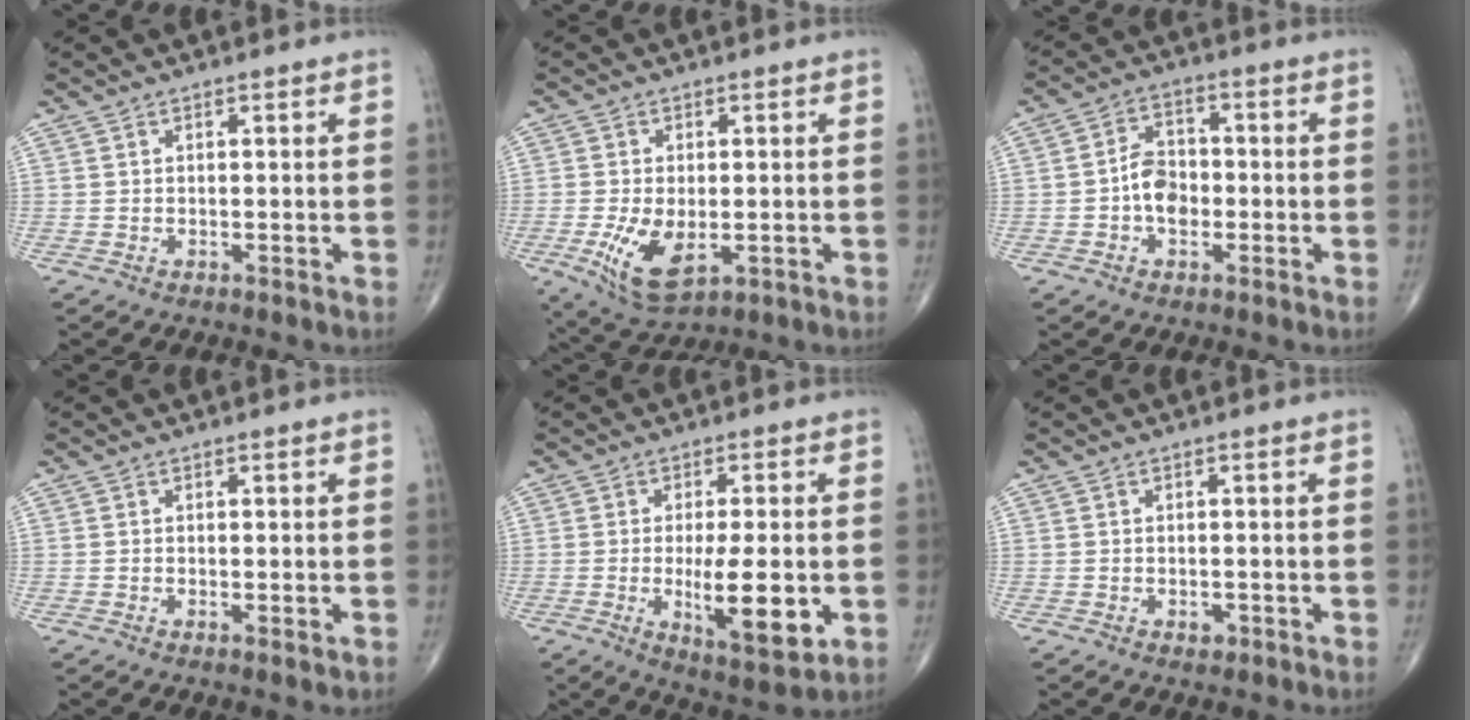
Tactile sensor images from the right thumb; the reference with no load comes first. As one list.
[{"total": 9.1, "force": [-2.0, 4.7, 7.5], "torque": [-0.143, -0.013, -0.025]}, {"total": 6.5, "force": [-1.3, 4.6, 4.4], "torque": [-0.058, 0.022, -0.032]}, {"total": 1.1, "force": [-0.2, 0.3, 1.0], "torque": [-0.021, -0.008, -0.004]}, {"total": 12.1, "force": [-2.1, 3.8, 11.3], "torque": [-0.170, -0.020, -0.026]}, {"total": 1.4, "force": [-0.6, 0.9, 0.9], "torque": [-0.008, 0.000, -0.008]}]